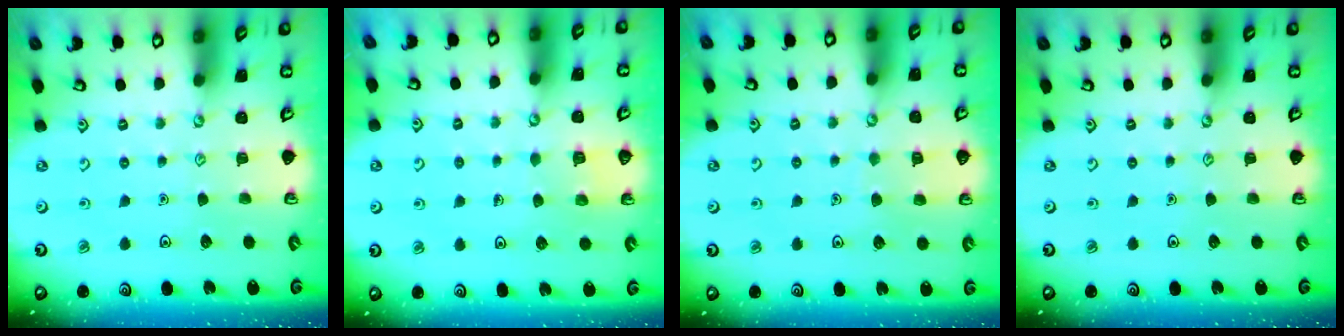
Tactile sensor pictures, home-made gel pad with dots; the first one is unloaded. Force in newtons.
{"total": 2.7, "press": 2.7, "slide": 0.1}
{"total": 4.4, "press": 4.4, "slide": 0.4}
{"total": 0.0}